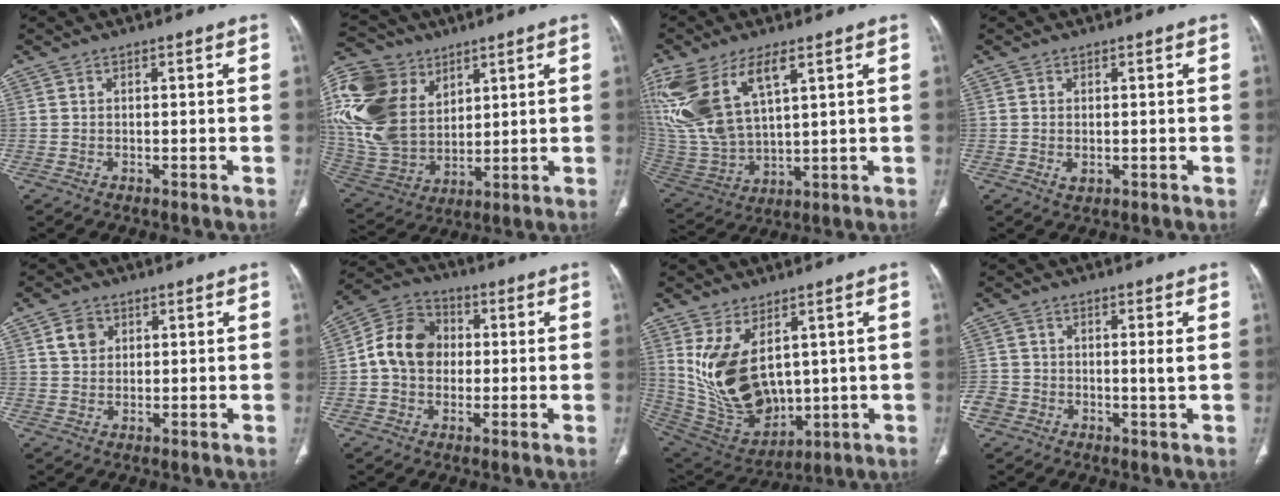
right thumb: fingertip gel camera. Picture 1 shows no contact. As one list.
[{"total": 25.1, "force": [9.1, 17.8, 15.1], "torque": [-0.345, 0.005, 0.190]}, {"total": 18.6, "force": [8.6, 8.5, 14.1], "torque": [-0.307, -0.026, 0.183]}, {"total": 1.5, "force": [-0.2, 0.9, 1.2], "torque": [-0.023, -0.005, -0.001]}, {"total": 3.9, "force": [1.5, 3.1, 1.7], "torque": [-0.015, -0.003, 0.028]}, {"total": 11.3, "force": [0.3, 9.2, 6.5], "torque": [-0.097, 0.030, -0.005]}, {"total": 16.6, "force": [3.6, 10.1, 12.7], "torque": [-0.219, -0.023, 0.104]}, {"total": 4.8, "force": [-1.0, 2.8, 3.7], "torque": [-0.063, 0.012, -0.025]}]